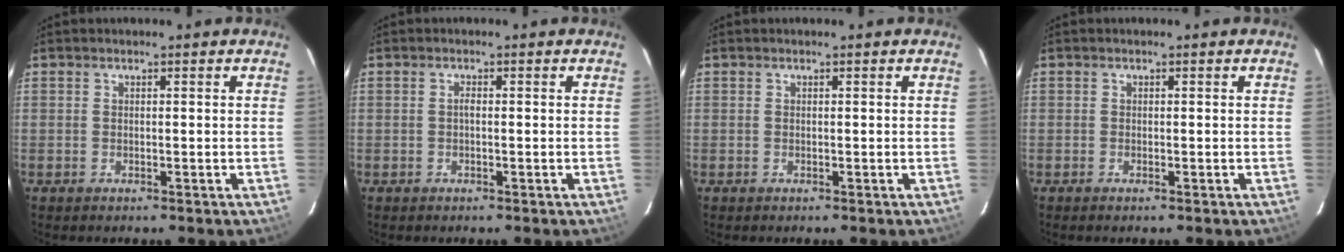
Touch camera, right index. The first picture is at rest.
{"total": 0.7, "force": [-0.2, 0.3, 0.6], "torque": [-0.012, 0.005, -0.004]}
{"total": 0.0}
{"total": 0.0}